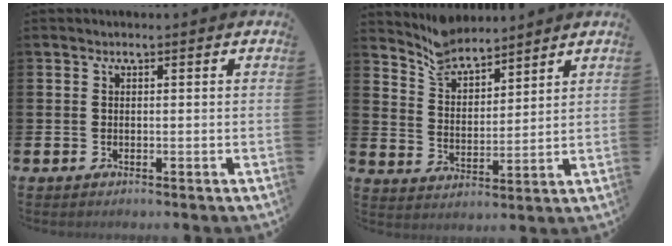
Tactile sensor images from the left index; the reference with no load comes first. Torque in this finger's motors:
{"motor_torque": [-0.01, -0.05, -0.42, -0.14]}